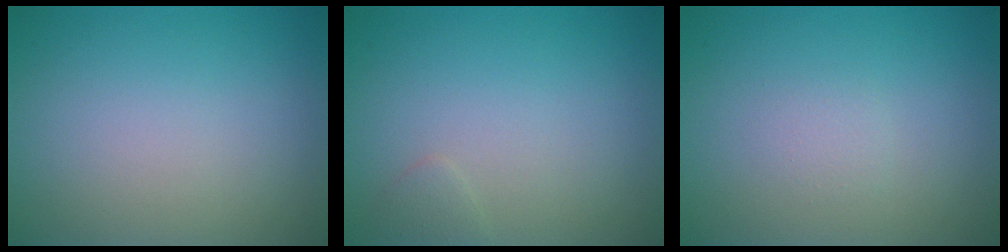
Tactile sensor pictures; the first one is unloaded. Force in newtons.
{"total": 0.8, "press": 0.8, "slide": 0.0}
{"total": 0.8, "press": 0.8, "slide": 0.0}